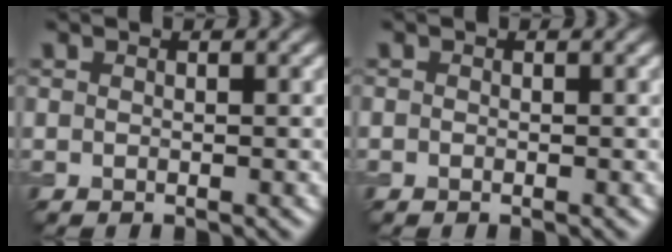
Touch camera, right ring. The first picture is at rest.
{"total": 0.0}